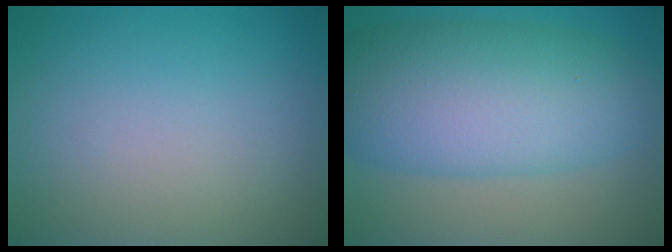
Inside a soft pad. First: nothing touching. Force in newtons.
{"total": 10.2, "press": 10.2, "slide": 0.1}